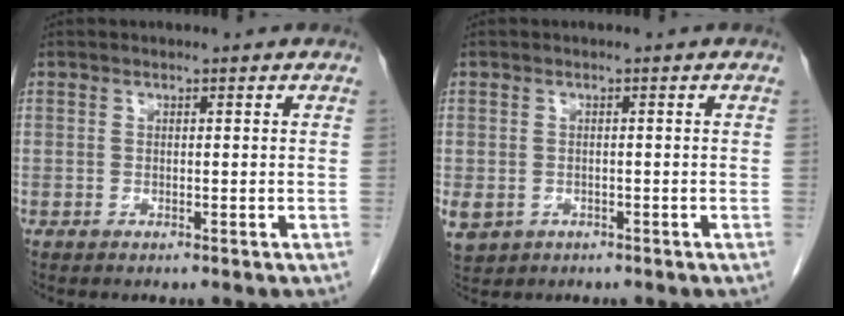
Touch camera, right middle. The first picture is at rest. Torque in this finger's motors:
{"motor_torque": [0.54, -0.25, 0.28, 0.06]}